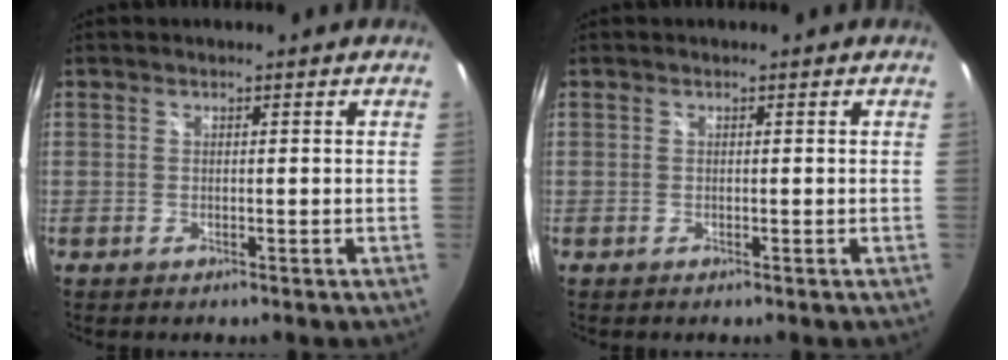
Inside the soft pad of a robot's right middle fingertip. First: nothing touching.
{"total": 0.0}